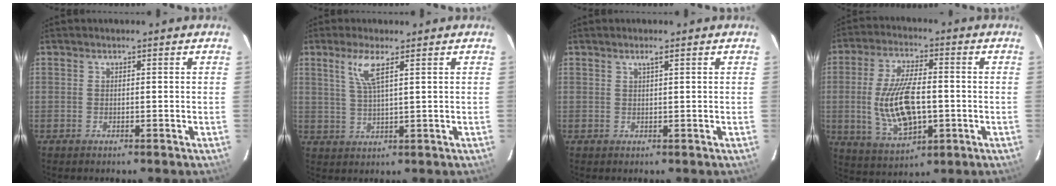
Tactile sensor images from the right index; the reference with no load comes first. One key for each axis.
{"total": 4.9, "fx": 2.4, "fy": 0.4, "fz": 4.2, "tx": -0.087, "ty": -0.001, "tz": 0.052}
{"total": 1.0, "fx": 0.6, "fy": -0.1, "fz": 0.8, "tx": -0.012, "ty": 0.003, "tz": 0.011}
{"total": 13.8, "fx": -1.5, "fy": 6.3, "fz": 12.1, "tx": -0.241, "ty": -0.005, "tz": -0.017}